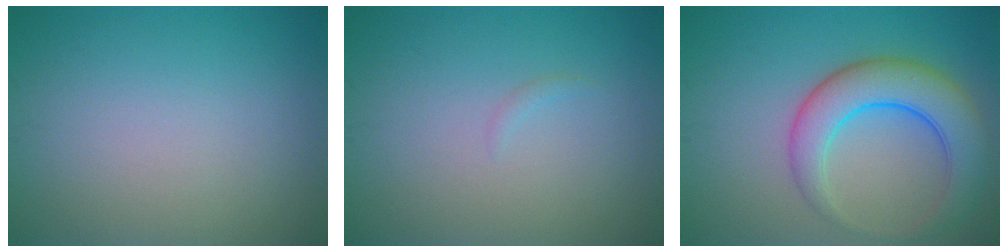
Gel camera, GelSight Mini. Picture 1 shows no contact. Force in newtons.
{"total": 0.5, "press": 0.5, "slide": 0.1}
{"total": 6.5, "press": 6.5, "slide": 0.5}